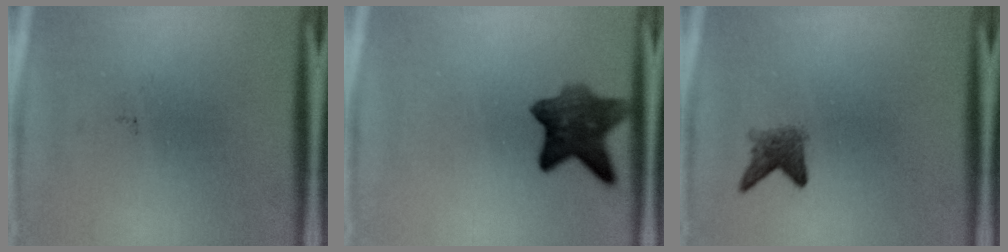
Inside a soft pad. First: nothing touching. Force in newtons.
{"total": 7.4}
{"total": 2.6}